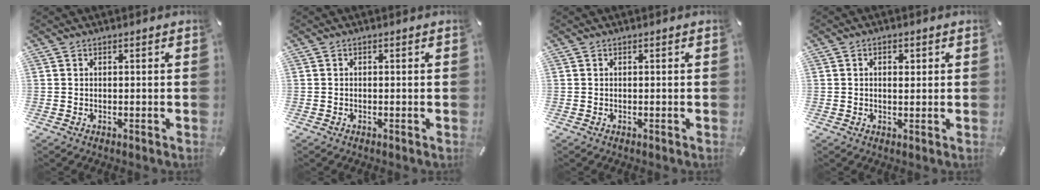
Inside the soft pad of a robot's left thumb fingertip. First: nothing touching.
{"total": 0.0}
{"total": 0.0}
{"total": 2.2, "force": [0.3, 1.5, 1.6], "torque": [-0.019, 0.001, 0.000]}